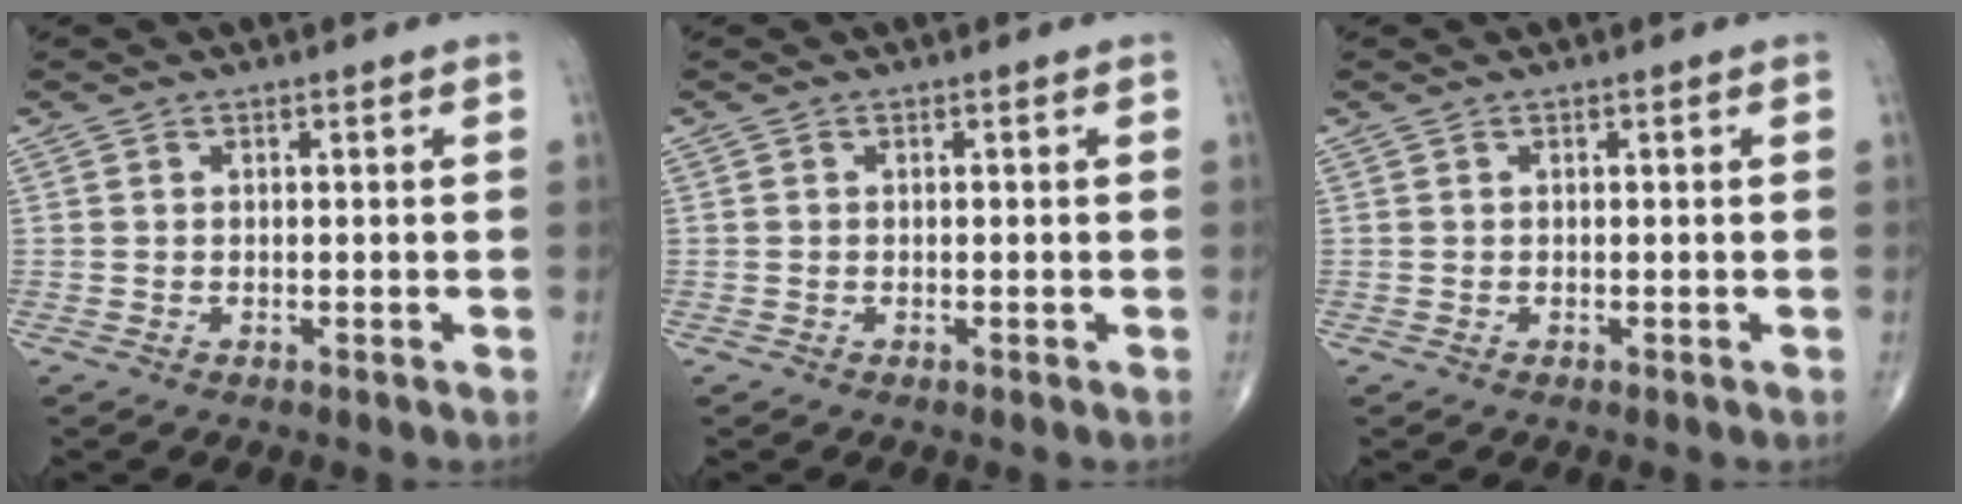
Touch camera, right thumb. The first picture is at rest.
{"total": 0.0}
{"total": 0.0}